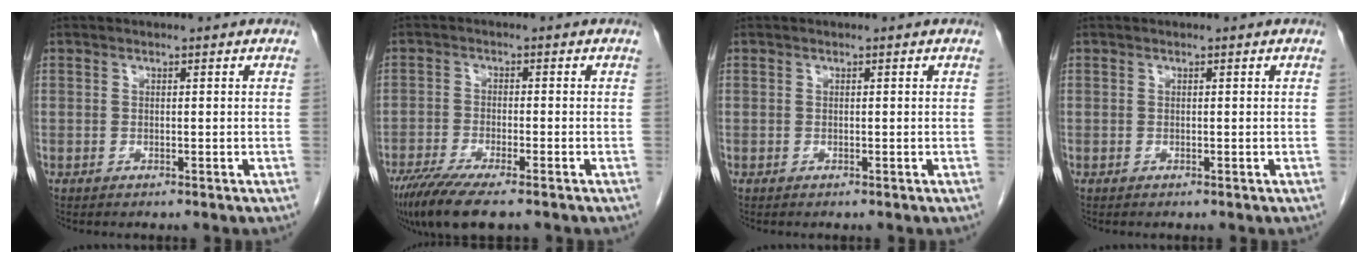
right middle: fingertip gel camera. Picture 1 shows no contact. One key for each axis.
{"total": 8.9, "fx": -6.6, "fy": 1.2, "fz": 5.8, "tx": -0.099, "ty": -0.021, "tz": -0.111}
{"total": 0.0}
{"total": 0.0}